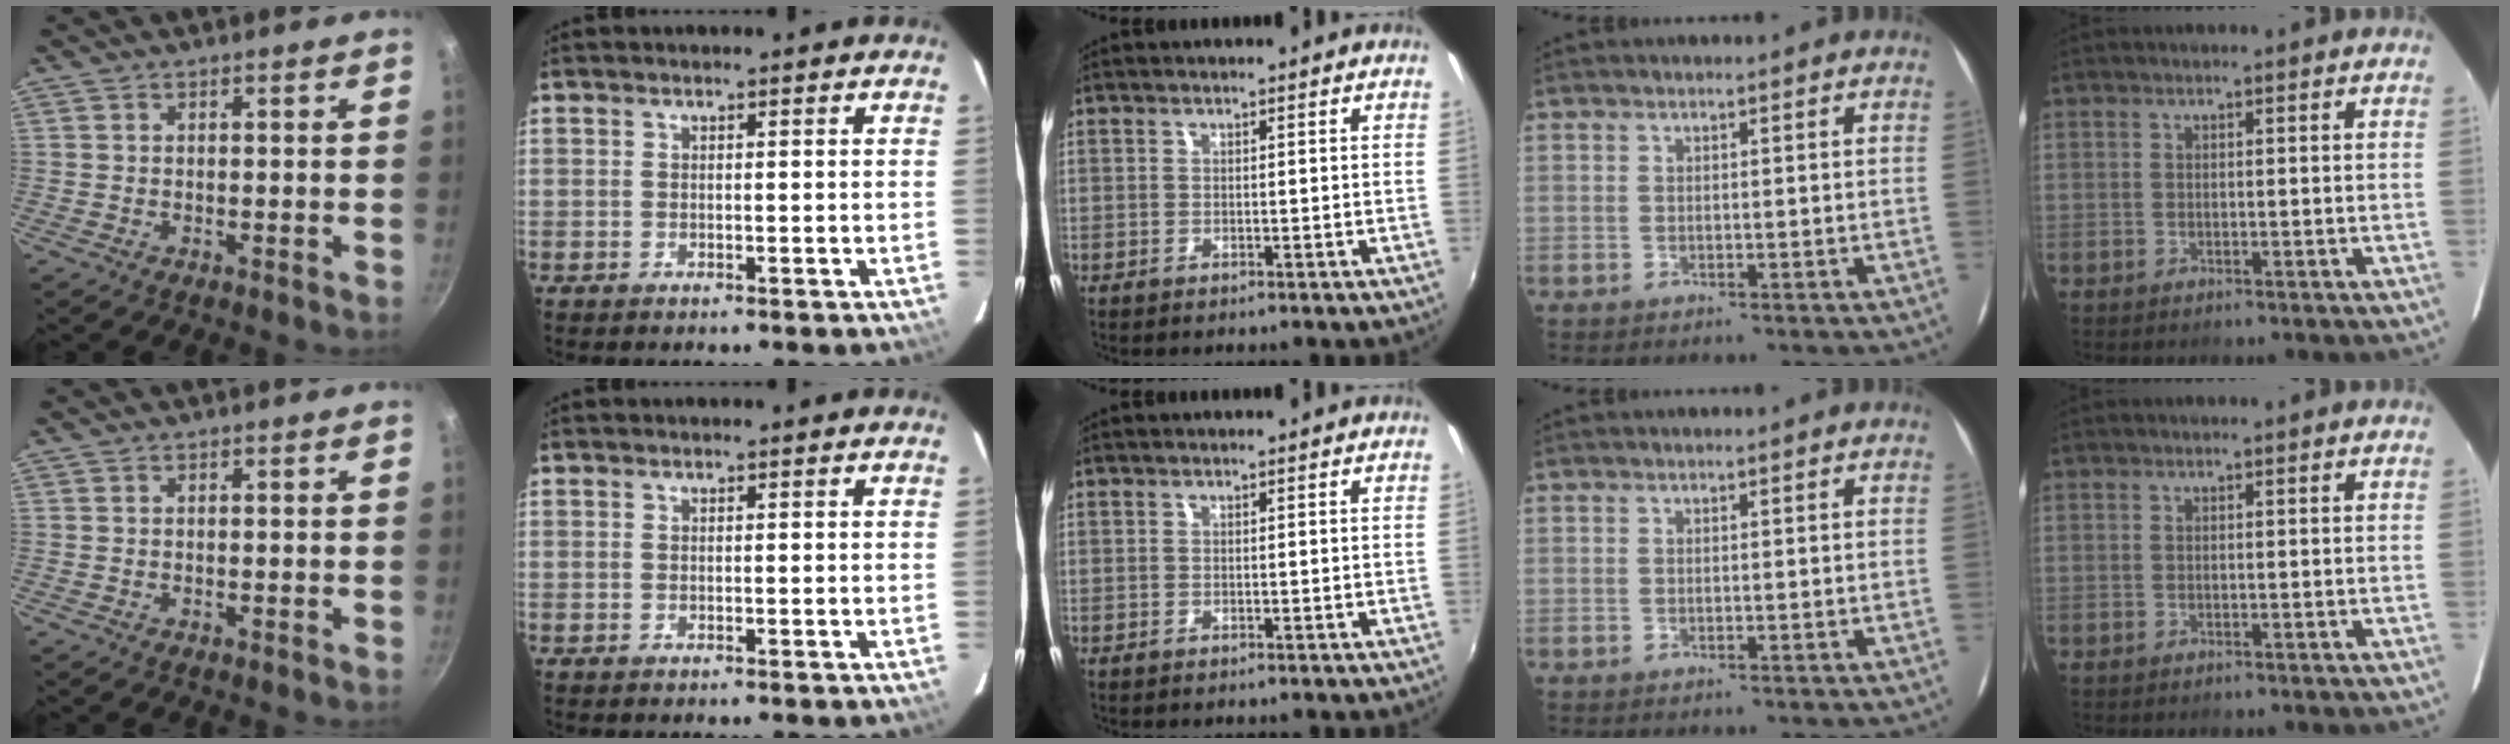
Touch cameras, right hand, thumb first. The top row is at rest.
{}